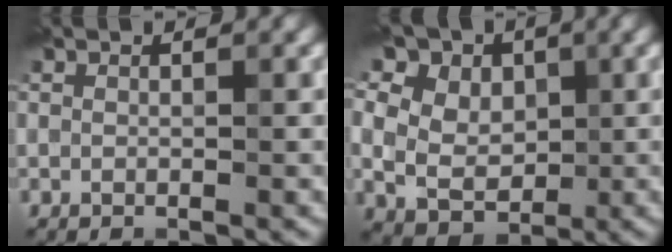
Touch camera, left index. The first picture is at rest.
{"total": 15.8, "force": [6.9, 11.5, 8.3], "torque": [-0.181, 0.050, 0.103]}